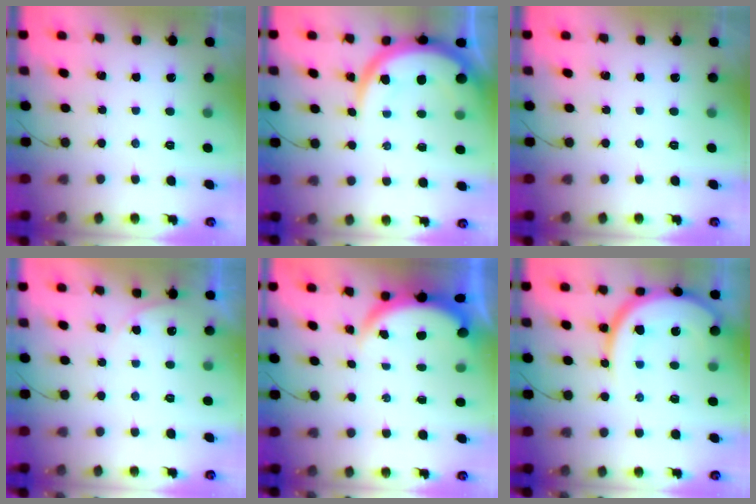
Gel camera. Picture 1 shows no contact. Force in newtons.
{"total": 12.2, "press": 12.1, "slide": 1.1}
{"total": 0.0}
{"total": 3.8, "press": 3.8, "slide": 0.3}
{"total": 3.7, "press": 3.7, "slide": 0.1}
{"total": 13.7, "press": 13.6, "slide": 0.9}